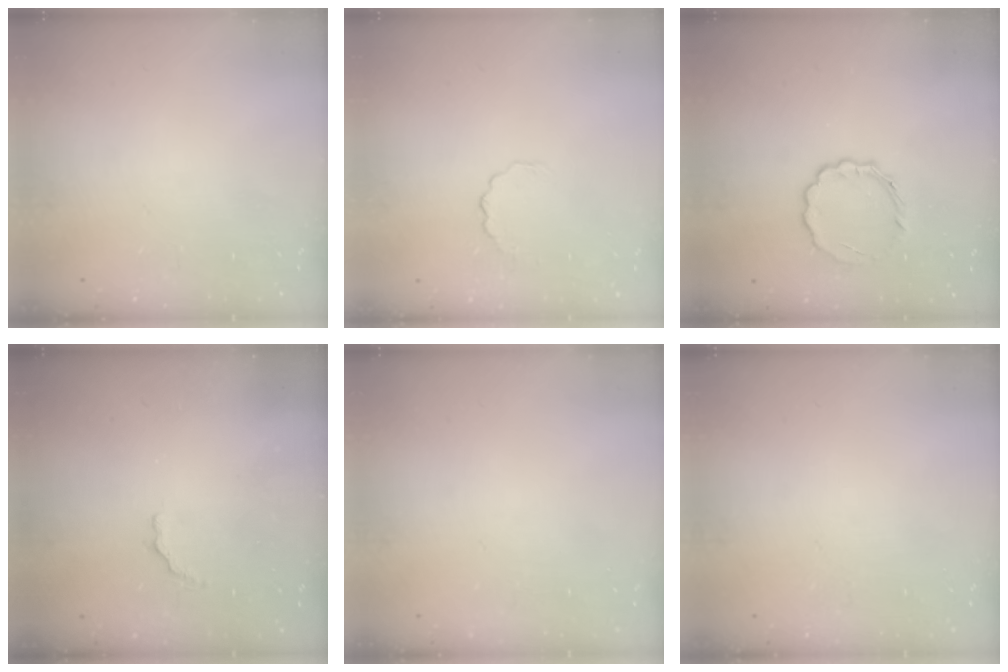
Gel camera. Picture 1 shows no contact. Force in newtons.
{"total": 2.8, "press": 2.5, "slide": 1.1}
{"total": 4.5, "press": 4.4, "slide": 0.7}
{"total": 2.6, "press": 2.5, "slide": 0.9}
{"total": 0.0}
{"total": 0.0}